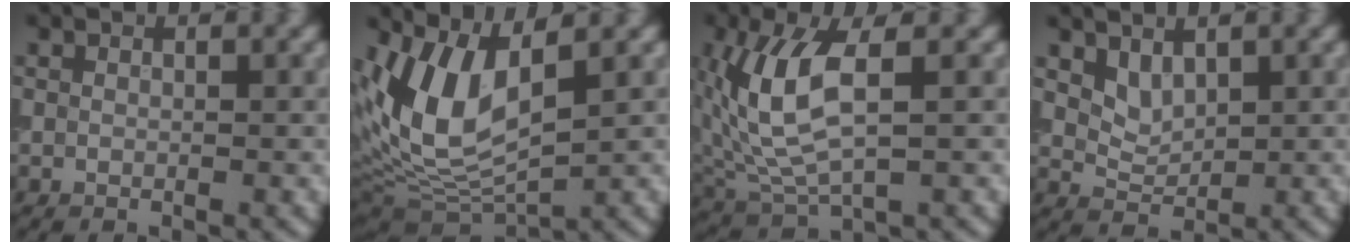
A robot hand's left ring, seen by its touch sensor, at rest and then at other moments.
{"total": 8.8, "force": [1.9, 4.3, 7.4], "torque": [-0.164, -0.006, 0.036]}
{"total": 7.0, "force": [1.0, 3.2, 6.2], "torque": [-0.142, -0.001, 0.021]}
{"total": 1.8, "force": [1.2, 1.0, 0.8], "torque": [-0.014, -0.006, 0.028]}